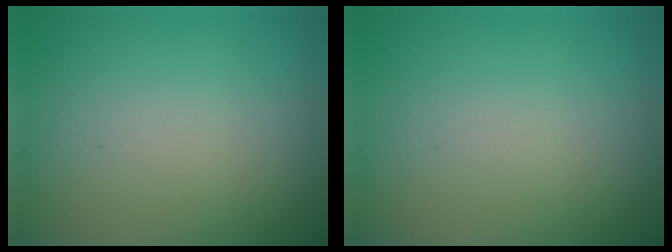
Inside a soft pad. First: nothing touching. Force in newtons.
{"total": 0.0}